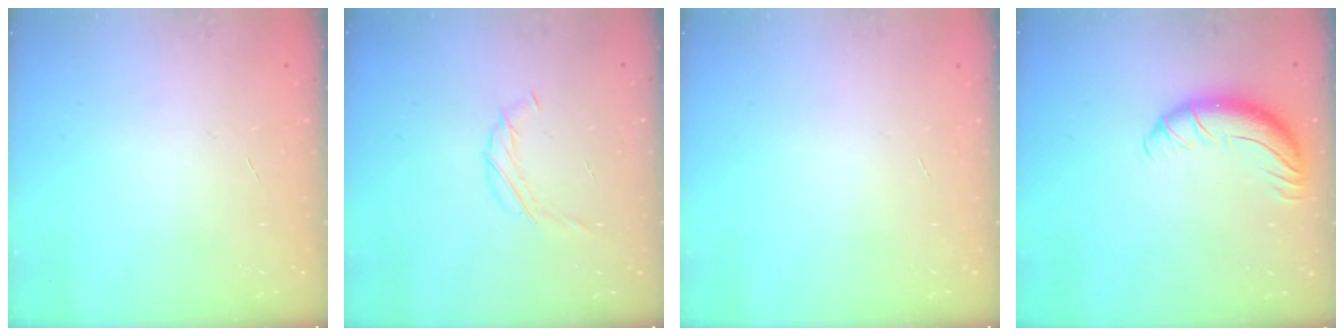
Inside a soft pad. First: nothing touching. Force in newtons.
{"total": 7.1, "press": 7.0, "slide": 0.8}
{"total": 0.0}
{"total": 10.1, "press": 9.8, "slide": 2.2}